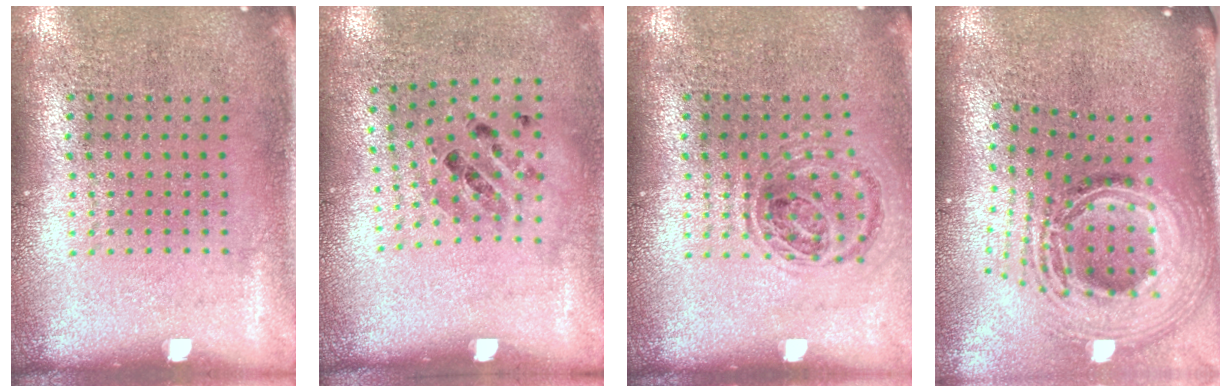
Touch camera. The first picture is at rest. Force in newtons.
{"total": 1.0, "press": 0.8, "slide": 0.6}
{"total": 0.9, "press": 0.9, "slide": 0.1}
{"total": 3.0, "press": 2.1, "slide": 2.1}